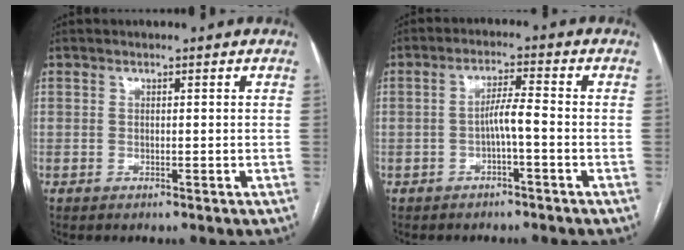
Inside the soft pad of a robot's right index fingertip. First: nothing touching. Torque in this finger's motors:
{"motor_torque": [0.54, -0.32, 0.14, 0.07]}